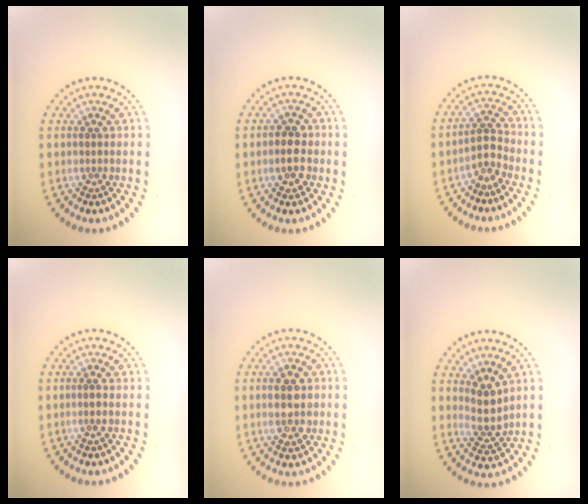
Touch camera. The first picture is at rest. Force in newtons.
{"total": 2.5, "press": 2.4, "slide": 0.6}
{"total": 1.7, "press": 1.4, "slide": 1.1}
{"total": 0.5, "press": 0.4, "slide": 0.4}
{"total": 4.2, "press": 4.1, "slide": 0.4}
{"total": 2.8, "press": 2.3, "slide": 1.6}